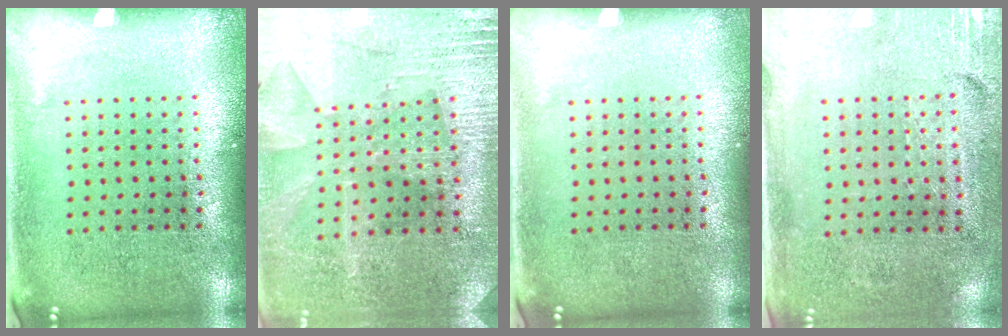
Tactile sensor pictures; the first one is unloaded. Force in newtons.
{"total": 2.9, "press": 2.8, "slide": 0.5}
{"total": 0.0}
{"total": 3.4, "press": 2.9, "slide": 1.7}